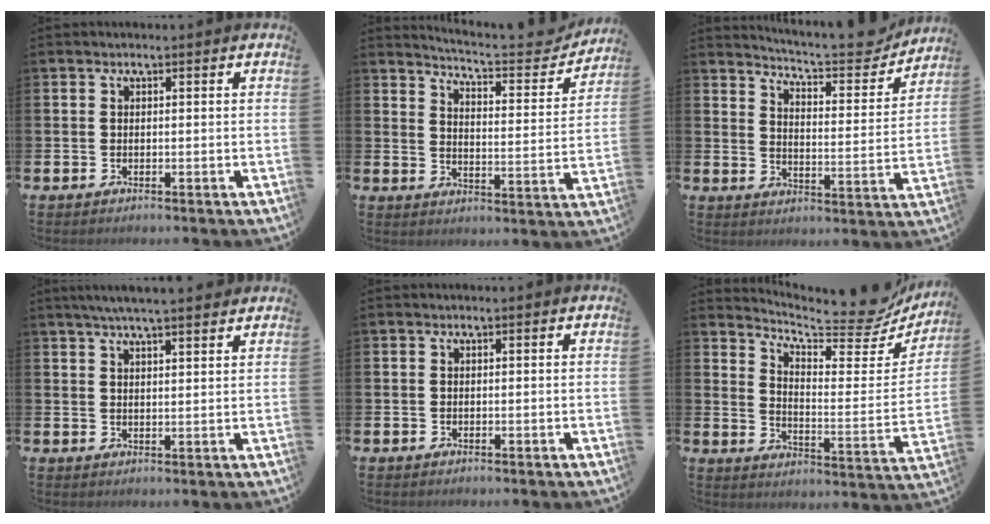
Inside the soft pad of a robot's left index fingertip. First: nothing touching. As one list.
[{"total": 5.3, "force": [5.2, 0.3, 1.2], "torque": [-0.034, -0.051, 0.081]}, {"total": 7.1, "force": [6.8, 0.6, 2.0], "torque": [-0.054, -0.052, 0.112]}, {"total": 4.8, "force": [4.4, 0.0, 1.7], "torque": [-0.041, -0.010, 0.079]}, {"total": 0.0}, {"total": 8.0, "force": [7.3, 1.8, 2.8], "torque": [-0.059, -0.069, 0.120]}]